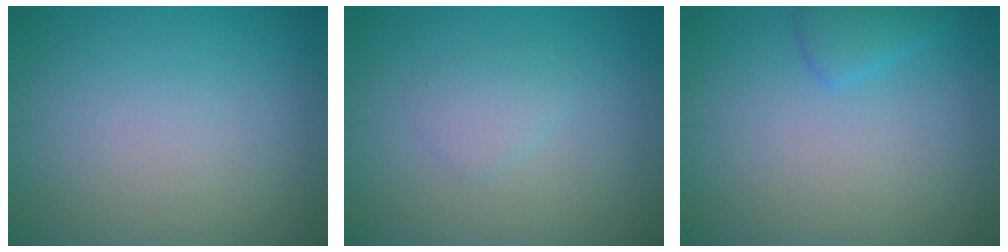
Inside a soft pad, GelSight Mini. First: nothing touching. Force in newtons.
{"total": 1.4, "press": 1.4, "slide": 0.1}
{"total": 1.7, "press": 1.7, "slide": 0.1}